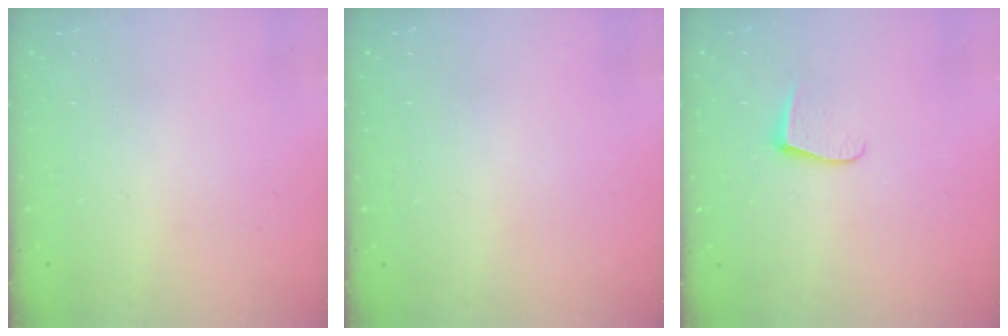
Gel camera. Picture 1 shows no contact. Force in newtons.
{"total": 0.0}
{"total": 5.9, "press": 5.8, "slide": 0.5}